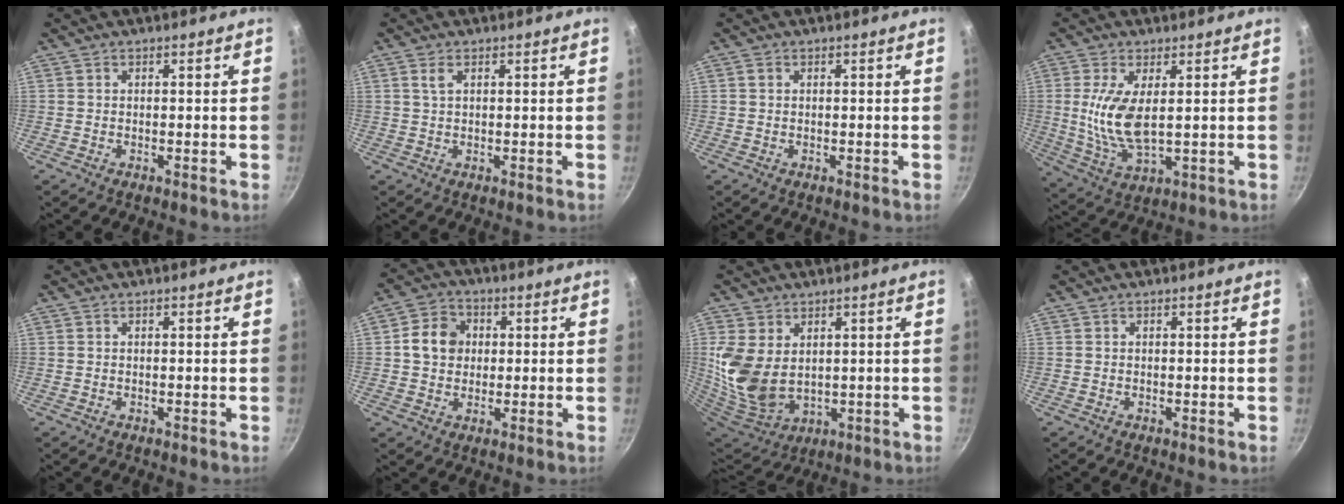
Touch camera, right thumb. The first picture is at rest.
{"total": 1.8, "force": [0.8, 0.9, 1.3], "torque": [-0.026, -0.001, 0.015]}
{"total": 0.5, "force": [0.1, 0.4, 0.3], "torque": [-0.005, 0.003, 0.003]}
{"total": 10.3, "force": [1.4, 4.4, 9.2], "torque": [-0.188, -0.015, 0.035]}
{"total": 0.0}
{"total": 7.5, "force": [1.0, 6.5, 3.6], "torque": [-0.035, 0.011, 0.005]}
{"total": 13.5, "force": [3.0, 9.4, 9.3], "torque": [-0.188, -0.036, 0.078]}
{"total": 0.0}